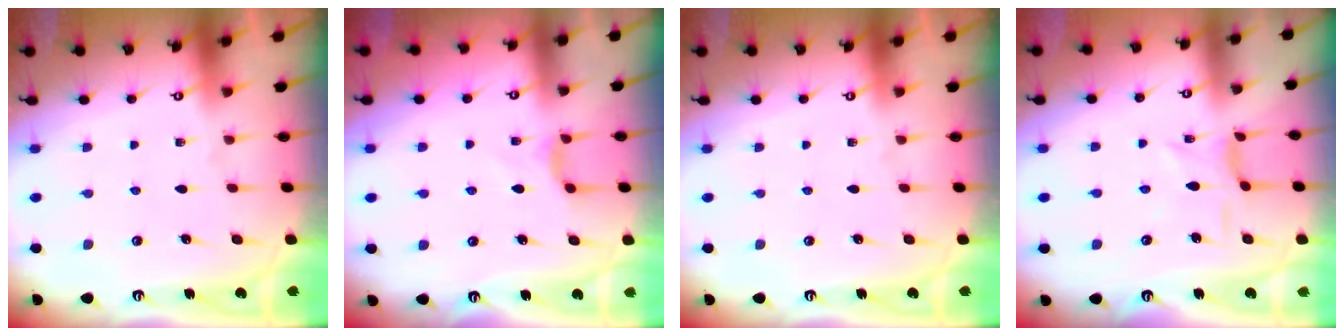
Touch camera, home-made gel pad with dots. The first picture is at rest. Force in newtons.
{"total": 3.6, "press": 3.6, "slide": 0.6}
{"total": 0.0}
{"total": 2.9, "press": 2.8, "slide": 0.7}